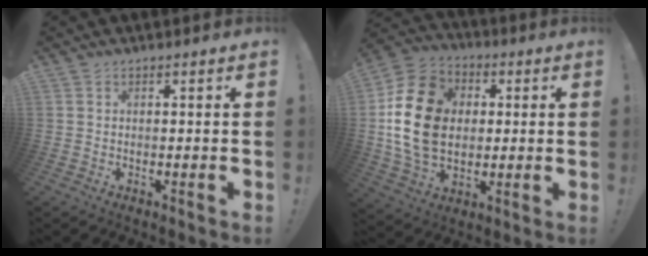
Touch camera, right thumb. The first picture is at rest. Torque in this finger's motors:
{"motor_torque": [1.94, 3.02, 1.86, -0.36, 0.60]}